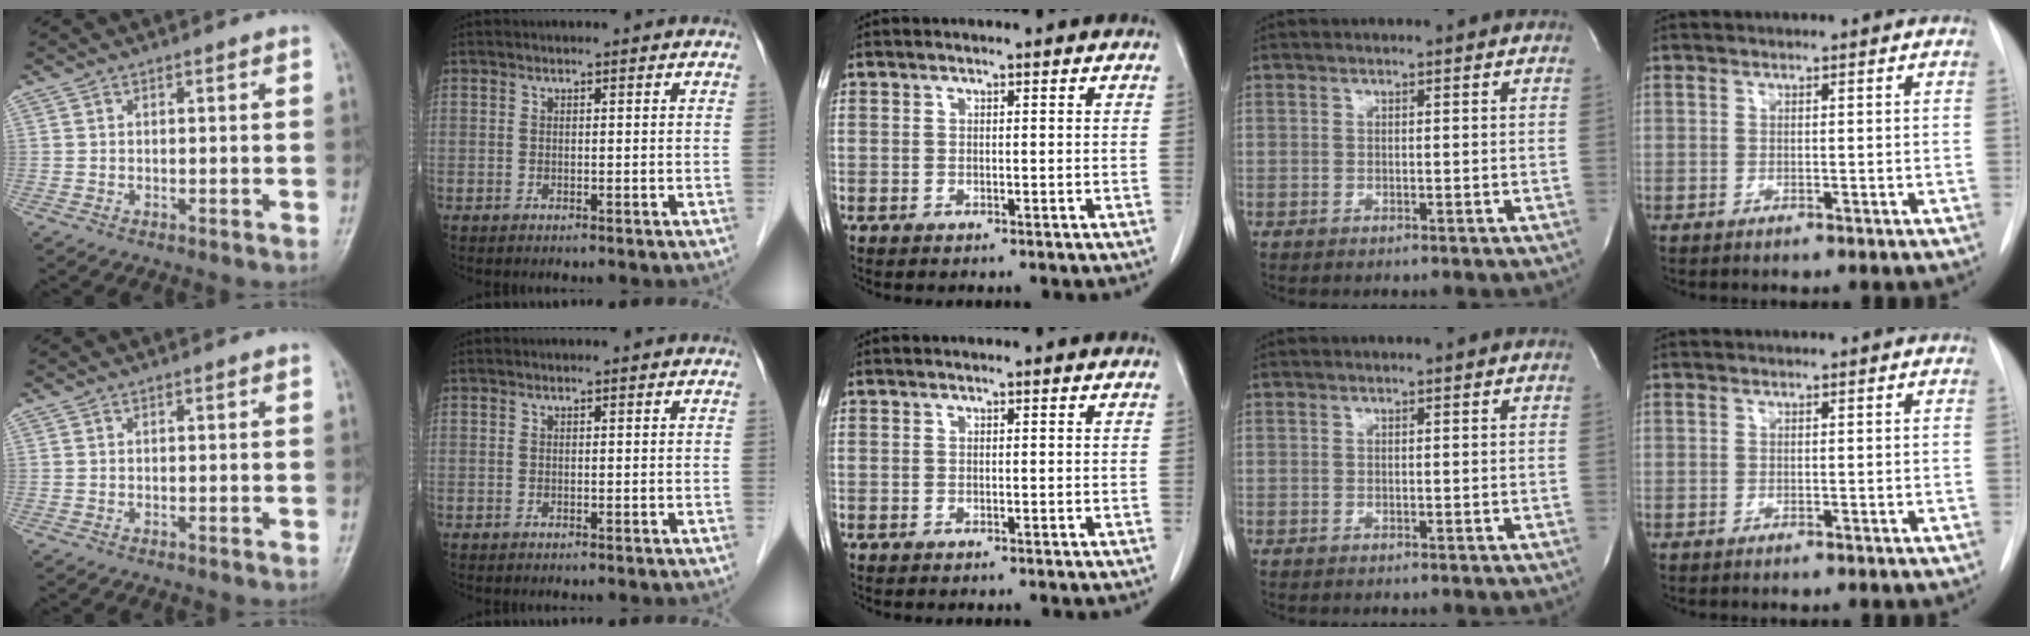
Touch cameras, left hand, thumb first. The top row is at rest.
{}